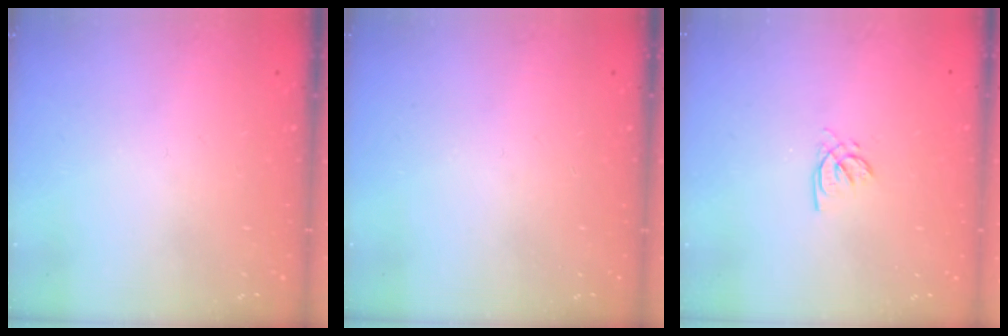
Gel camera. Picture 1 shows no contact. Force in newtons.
{"total": 0.0}
{"total": 2.2, "press": 2.2, "slide": 0.2}